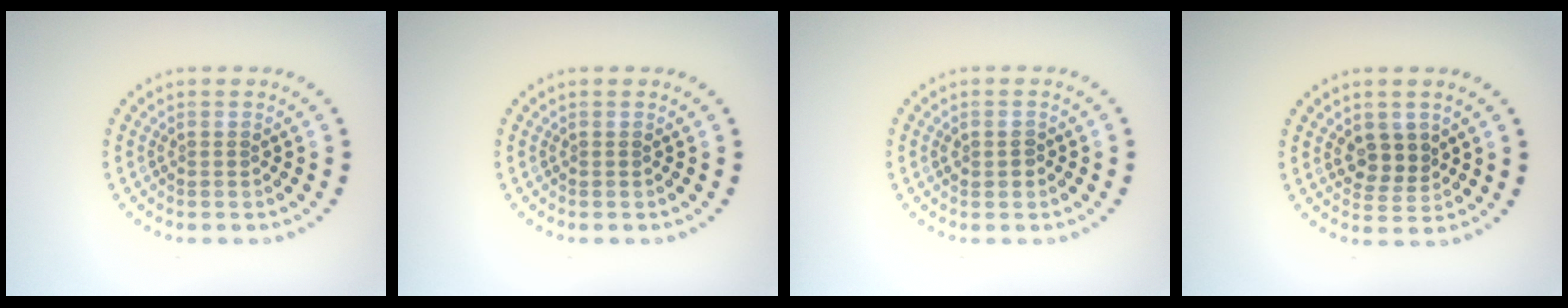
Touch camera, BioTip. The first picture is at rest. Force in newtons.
{"total": 0.0}
{"total": 1.2, "press": 1.2, "slide": 0.2}
{"total": 2.7, "press": 2.5, "slide": 1.1}